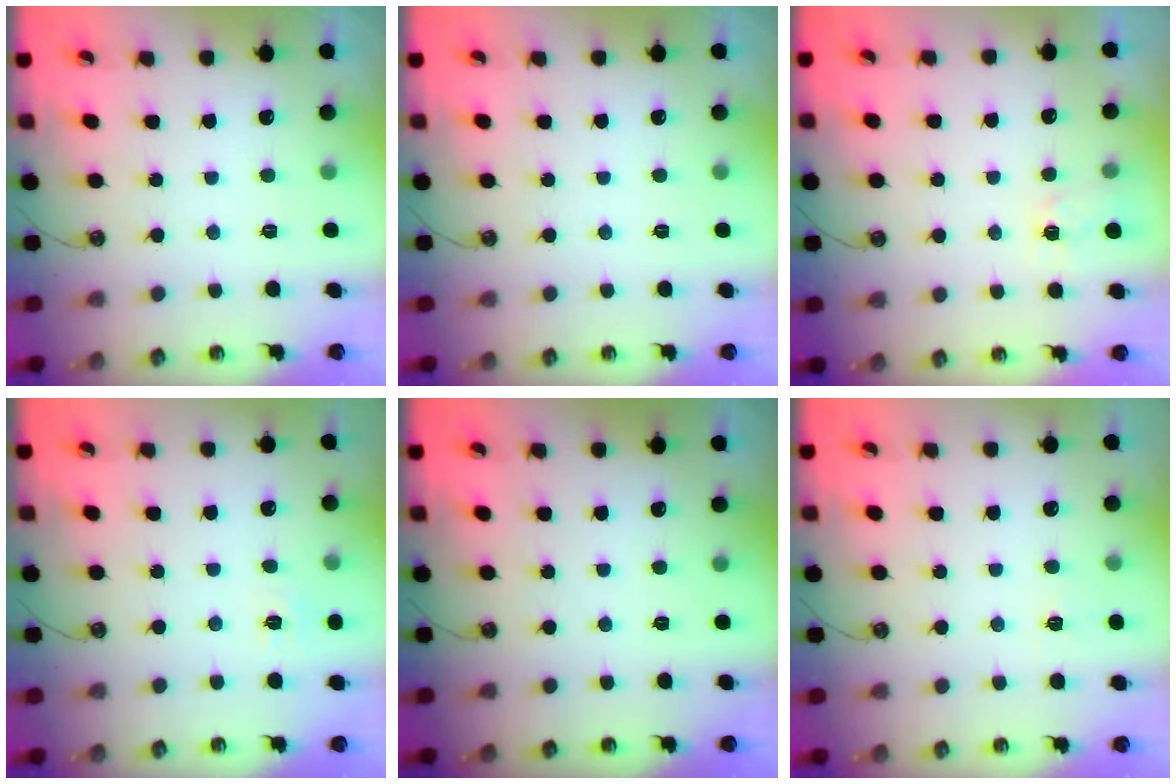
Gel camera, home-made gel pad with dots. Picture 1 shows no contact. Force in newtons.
{"total": 0.0}
{"total": 3.6, "press": 3.5, "slide": 0.4}
{"total": 5.9, "press": 5.8, "slide": 0.7}
{"total": 0.0}
{"total": 2.7, "press": 2.7, "slide": 0.3}